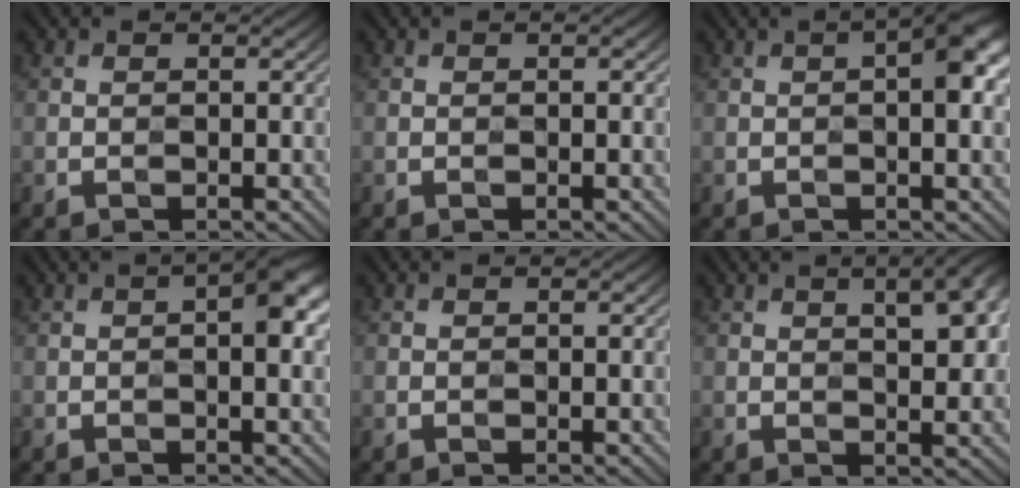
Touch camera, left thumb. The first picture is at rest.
{"total": 0.5, "force": [0.1, 0.0, 0.5], "torque": [-0.007, 0.001, 0.001]}
{"total": 5.6, "force": [0.6, 1.6, 5.4], "torque": [-0.080, 0.013, 0.005]}
{"total": 4.9, "force": [0.6, 1.4, 4.7], "torque": [-0.070, 0.011, 0.005]}
{"total": 0.0}
{"total": 8.6, "force": [3.0, 3.3, 7.3], "torque": [-0.079, 0.021, 0.034]}